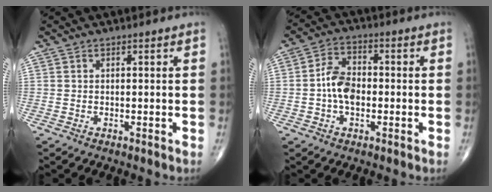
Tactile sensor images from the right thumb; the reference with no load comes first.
{"total": 7.2, "force": [-0.9, 4.6, 5.4], "torque": [-0.089, 0.019, -0.025]}